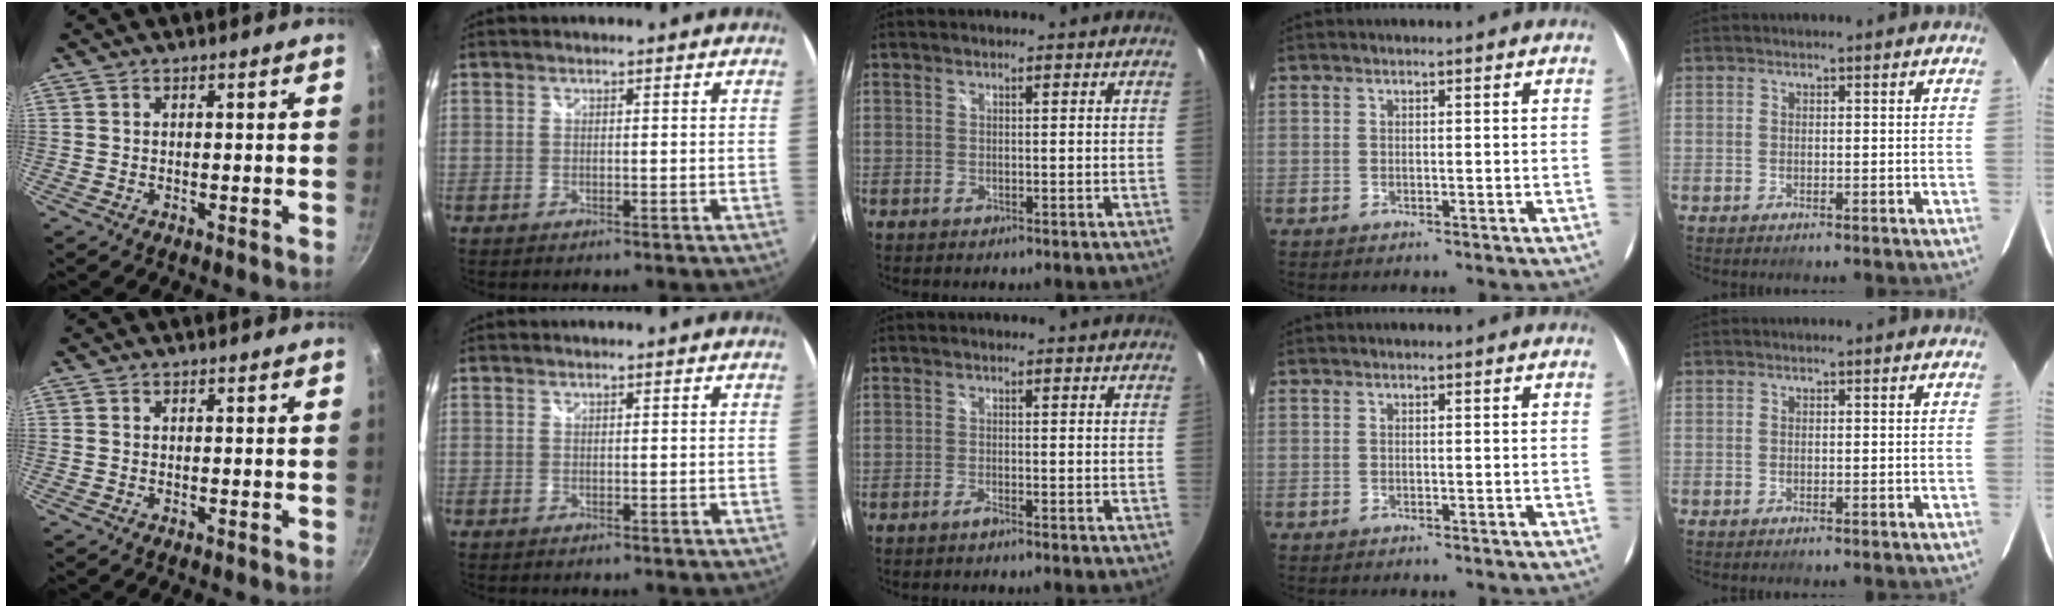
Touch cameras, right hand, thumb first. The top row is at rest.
{"middle": {"total": 1.1, "force": [-0.9, -0.1, 0.6], "torque": [-0.014, 0.001, -0.018]}}